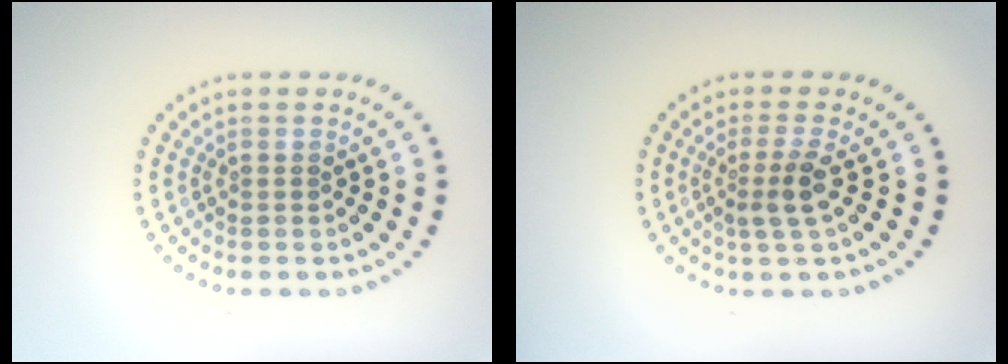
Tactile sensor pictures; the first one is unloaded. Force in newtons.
{"total": 2.4, "press": 1.8, "slide": 1.6}